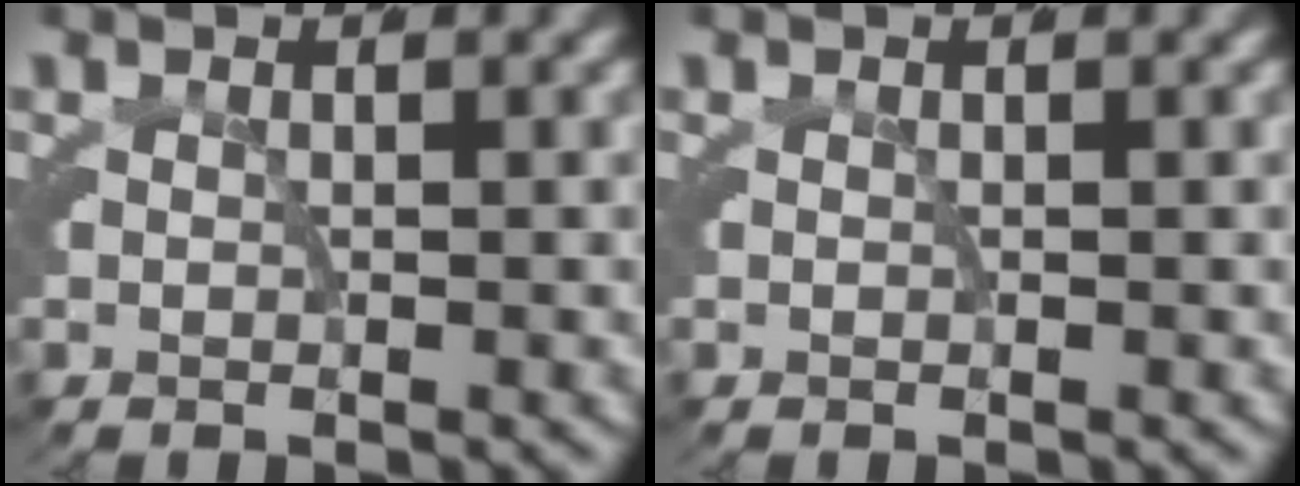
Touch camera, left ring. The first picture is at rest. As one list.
[{"total": 0.0}]